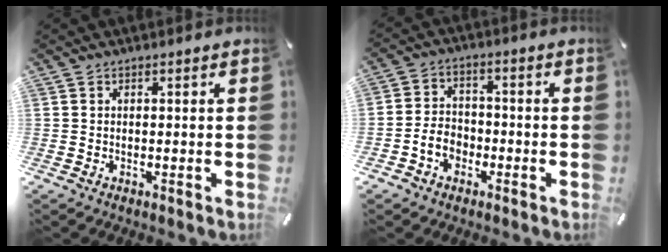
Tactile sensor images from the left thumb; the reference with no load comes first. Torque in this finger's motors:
{"motor_torque": [-0.48, 0.56, 0.22, -0.02, 0.16]}